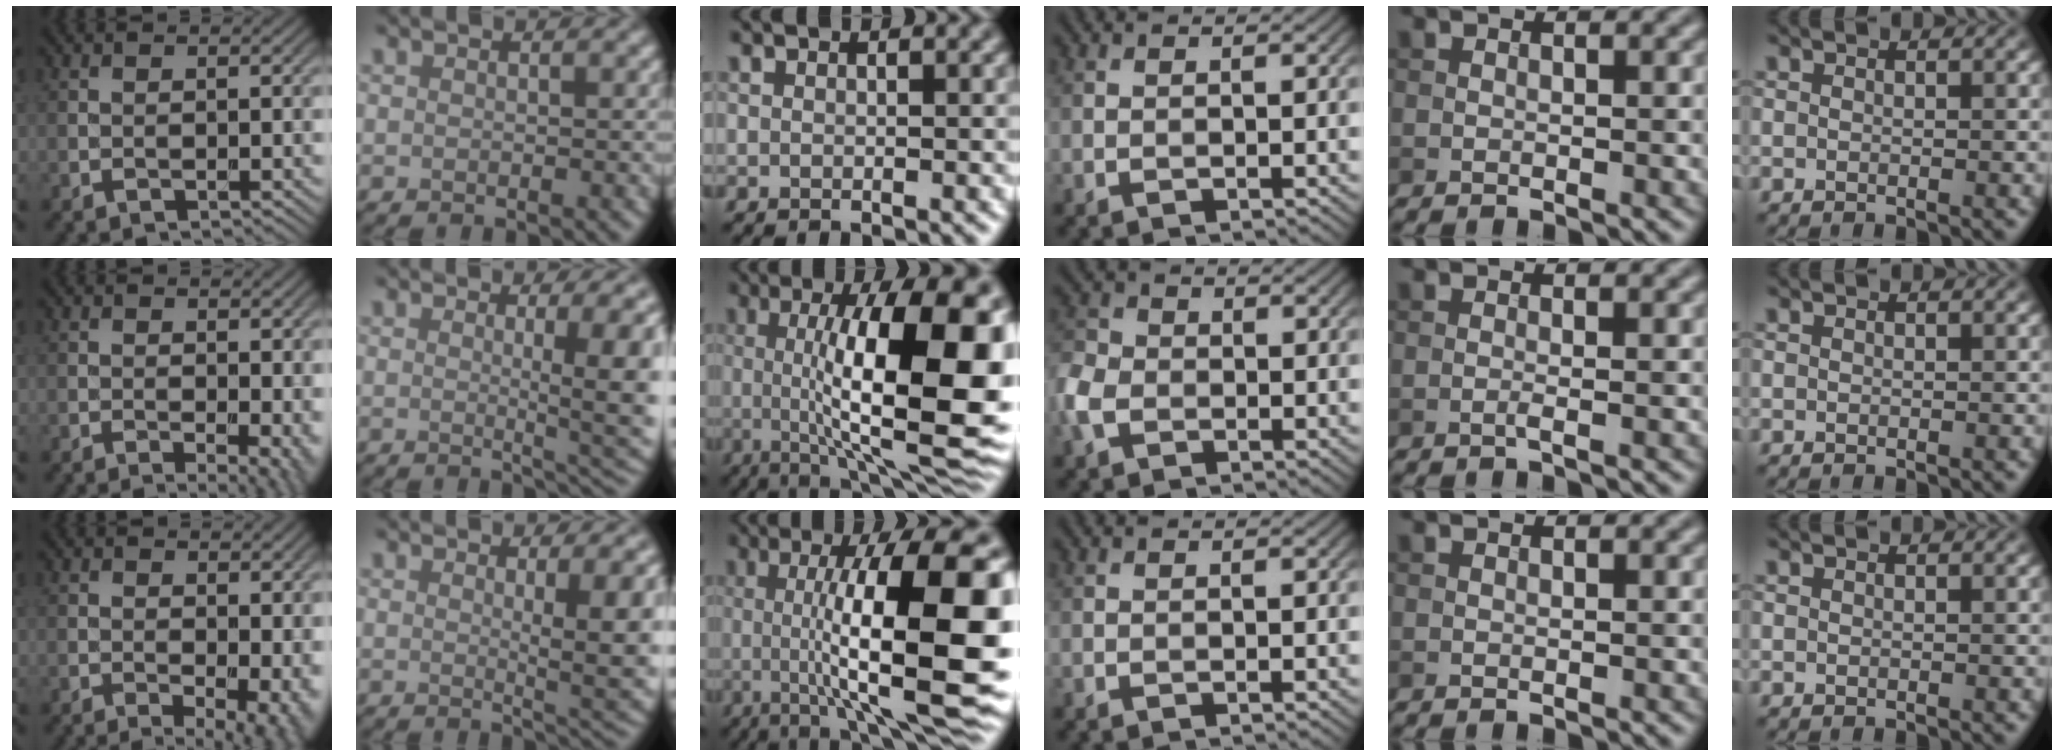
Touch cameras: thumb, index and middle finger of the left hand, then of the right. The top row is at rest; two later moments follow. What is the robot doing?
{"motion": "screw", "object": "dispenser bottle"}